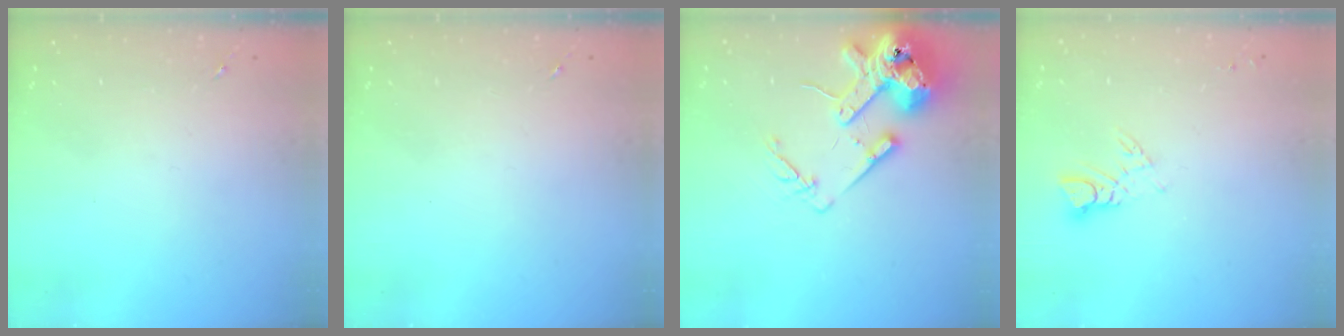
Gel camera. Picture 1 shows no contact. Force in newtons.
{"total": 0.0}
{"total": 16.1, "press": 15.9, "slide": 2.4}
{"total": 4.5, "press": 4.5, "slide": 0.5}